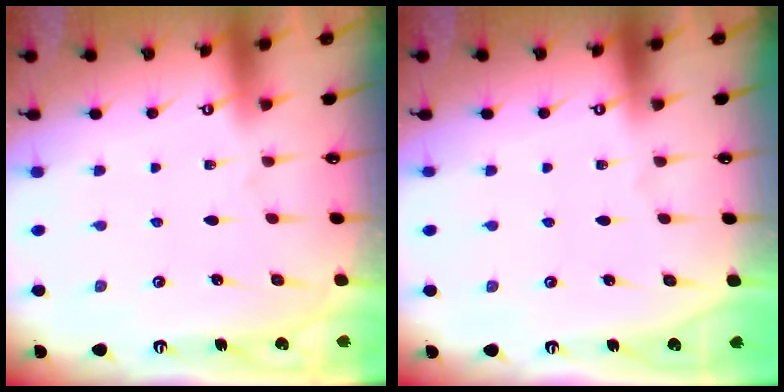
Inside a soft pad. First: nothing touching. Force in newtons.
{"total": 0.0}